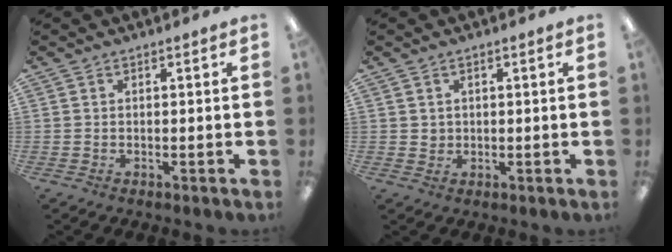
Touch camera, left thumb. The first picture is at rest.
{"total": 1.5, "force": [0.7, 1.3, 0.2], "torque": [0.002, 0.000, 0.010]}